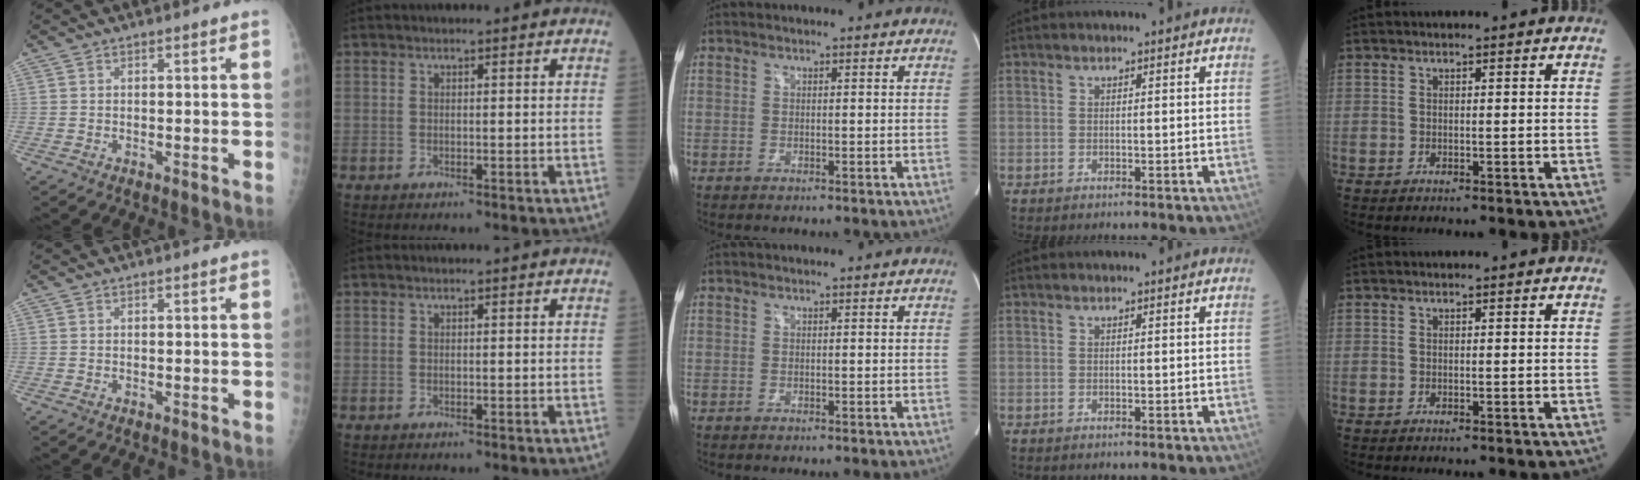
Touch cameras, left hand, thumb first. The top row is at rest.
{}